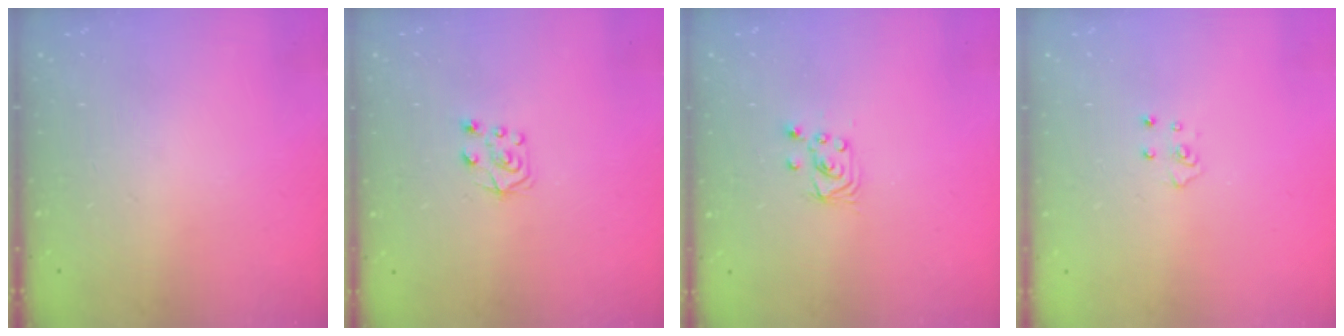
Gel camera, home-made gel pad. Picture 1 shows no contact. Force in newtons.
{"total": 6.1, "press": 6.1, "slide": 0.5}
{"total": 3.0, "press": 3.0, "slide": 0.3}
{"total": 3.8, "press": 3.8, "slide": 0.3}